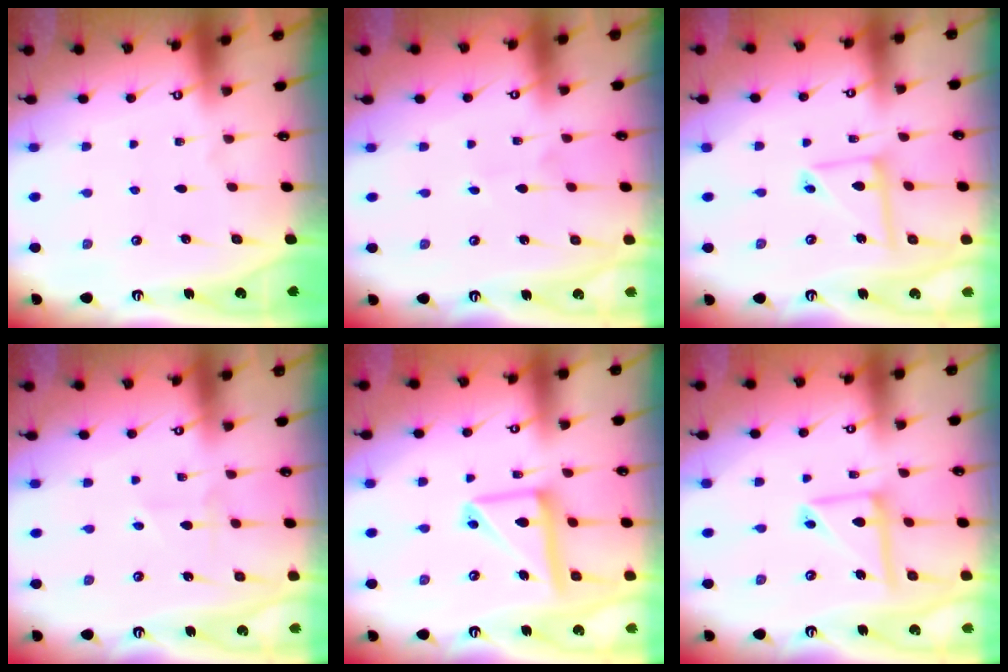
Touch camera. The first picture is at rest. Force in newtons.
{"total": 2.0, "press": 2.0, "slide": 0.1}
{"total": 8.4, "press": 8.3, "slide": 0.8}
{"total": 1.6, "press": 1.5, "slide": 0.7}
{"total": 14.1, "press": 14.1, "slide": 1.5}
{"total": 11.2, "press": 11.1, "slide": 1.0}